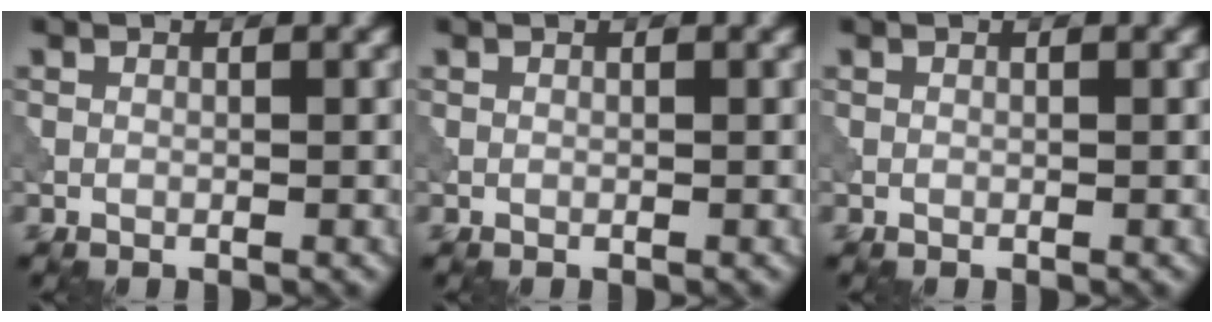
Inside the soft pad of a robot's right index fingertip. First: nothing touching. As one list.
[{"total": 0.0}, {"total": 0.0}]